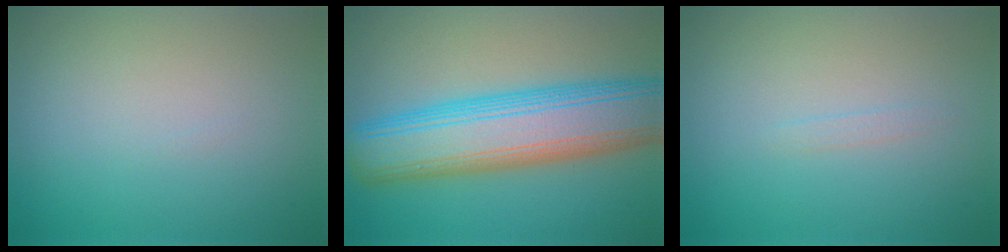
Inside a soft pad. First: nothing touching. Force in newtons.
{"total": 11.2, "press": 11.2, "slide": 0.4}
{"total": 0.6, "press": 0.6, "slide": 0.1}